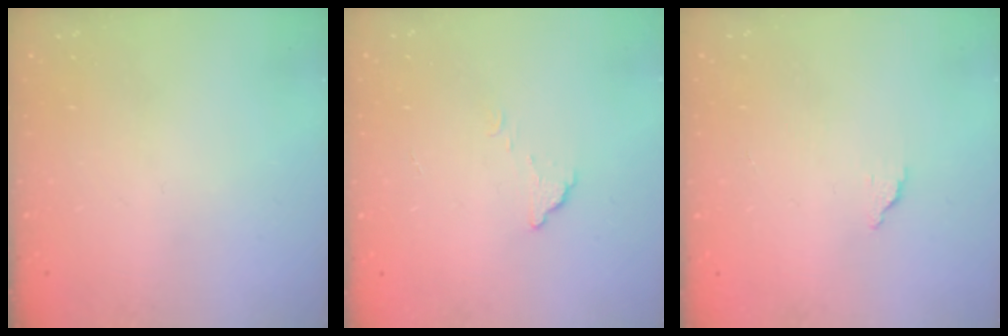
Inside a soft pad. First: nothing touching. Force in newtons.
{"total": 3.4, "press": 3.4, "slide": 0.2}
{"total": 1.7, "press": 1.7, "slide": 0.1}